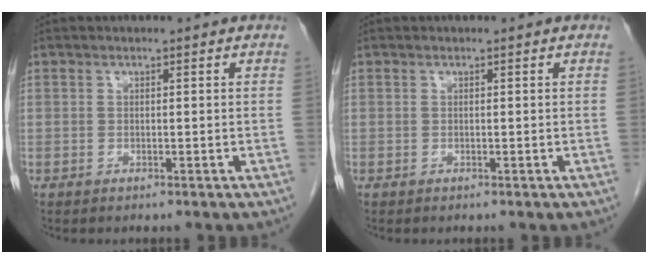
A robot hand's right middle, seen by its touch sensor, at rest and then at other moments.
{"total": 0.0}